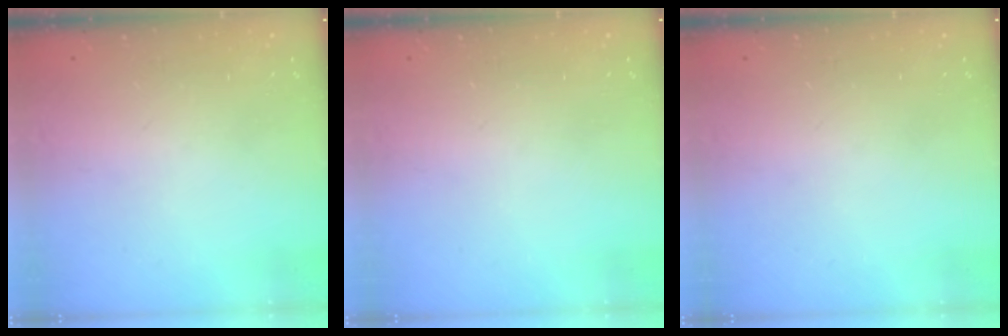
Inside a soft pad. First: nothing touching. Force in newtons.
{"total": 0.0}
{"total": 0.0}